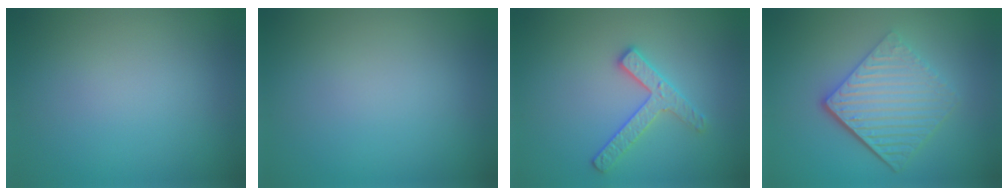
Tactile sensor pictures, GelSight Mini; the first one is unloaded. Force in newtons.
{"total": 0.0}
{"total": 2.6, "press": 2.5, "slide": 0.6}
{"total": 5.9, "press": 4.0, "slide": 4.3}